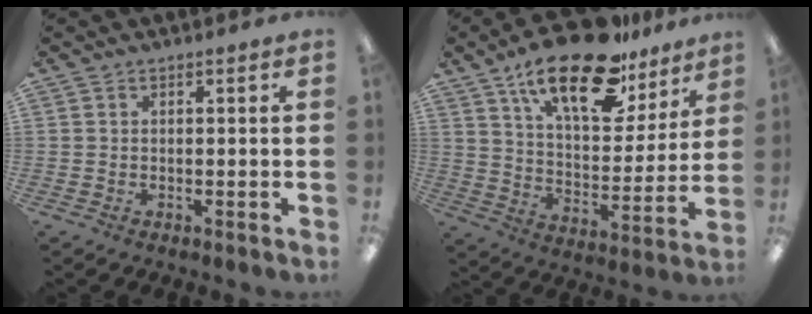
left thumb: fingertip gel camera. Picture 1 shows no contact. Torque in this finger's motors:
{"motor_torque": [0.55, 0.59, 1.53, -1.24, 0.29]}